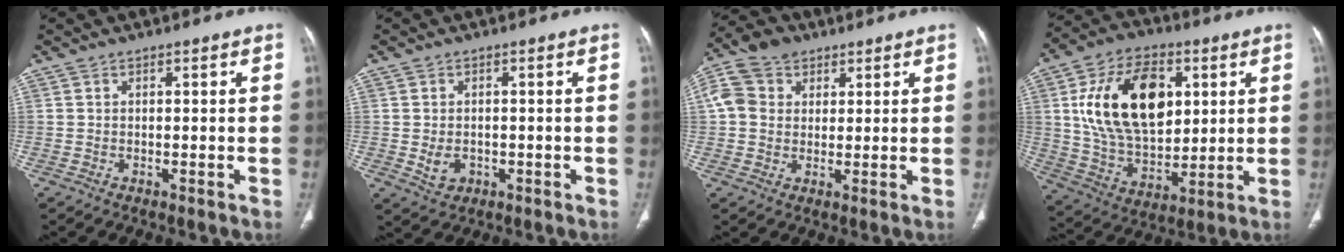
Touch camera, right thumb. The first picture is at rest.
{"total": 3.5, "force": [-0.7, 2.7, 2.1], "torque": [-0.027, 0.002, -0.003]}
{"total": 9.2, "force": [3.0, 7.6, 4.2], "torque": [-0.078, 0.016, 0.052]}
{"total": 21.9, "force": [5.6, 13.6, 16.2], "torque": [-0.247, -0.010, 0.105]}